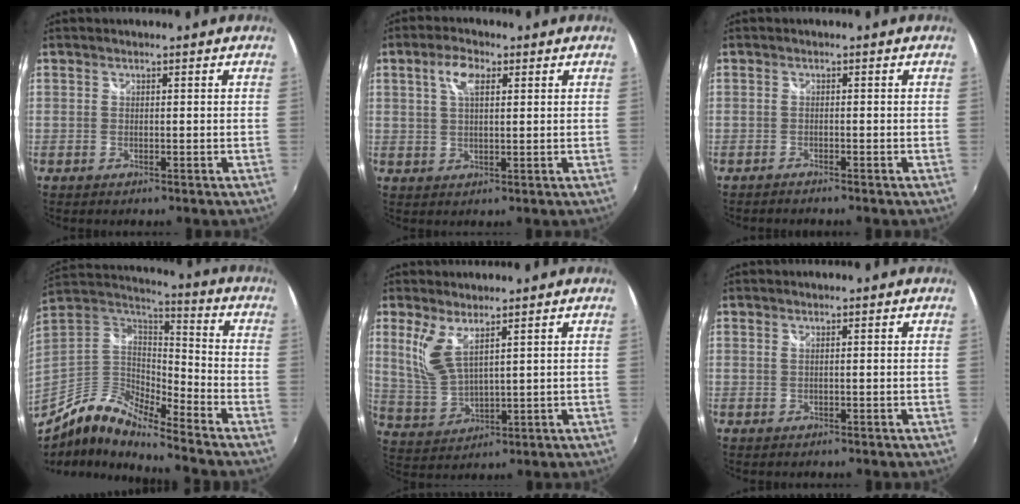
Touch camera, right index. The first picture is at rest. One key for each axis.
{"total": 4.7, "fx": 1.8, "fy": 2.1, "fz": 3.8, "tx": -0.069, "ty": 0.009, "tz": 0.032}
{"total": 1.6, "fx": -1.6, "fy": 0.1, "fz": 0.3, "tx": -0.016, "ty": -0.009, "tz": -0.030}
{"total": 13.0, "fx": -10.0, "fy": 2.9, "fz": 7.9, "tx": -0.150, "ty": -0.006, "tz": -0.202}
{"total": 6.7, "fx": 3.8, "fy": 2.3, "fz": 5.0, "tx": -0.108, "ty": -0.006, "tz": 0.087}
{"total": 0.0}